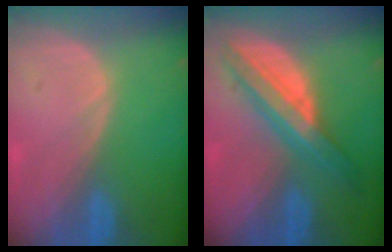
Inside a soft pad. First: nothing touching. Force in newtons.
{"total": 8.1, "press": 8.0, "slide": 0.5}